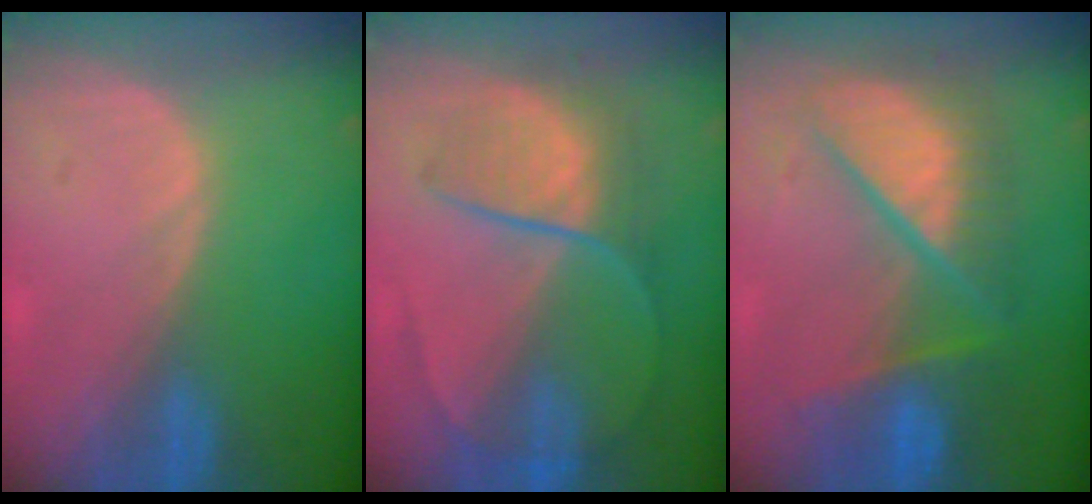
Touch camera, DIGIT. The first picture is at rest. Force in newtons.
{"total": 7.9, "press": 7.2, "slide": 3.2}
{"total": 9.9, "press": 9.9, "slide": 1.0}